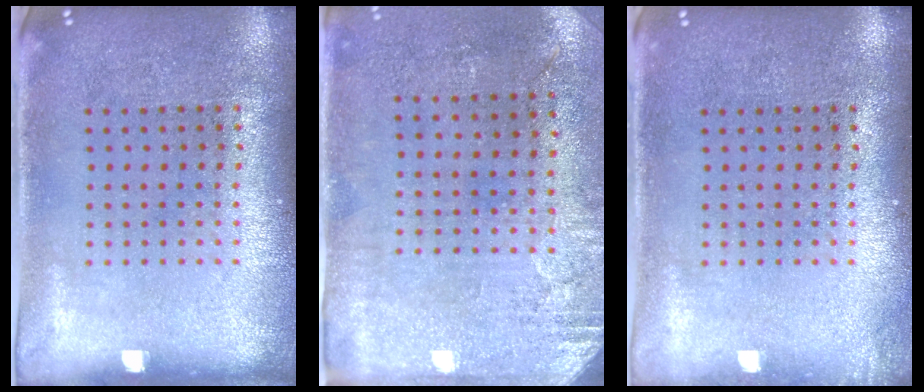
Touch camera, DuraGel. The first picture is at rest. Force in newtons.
{"total": 2.8, "press": 2.4, "slide": 1.5}
{"total": 0.7, "press": 0.7, "slide": 0.1}